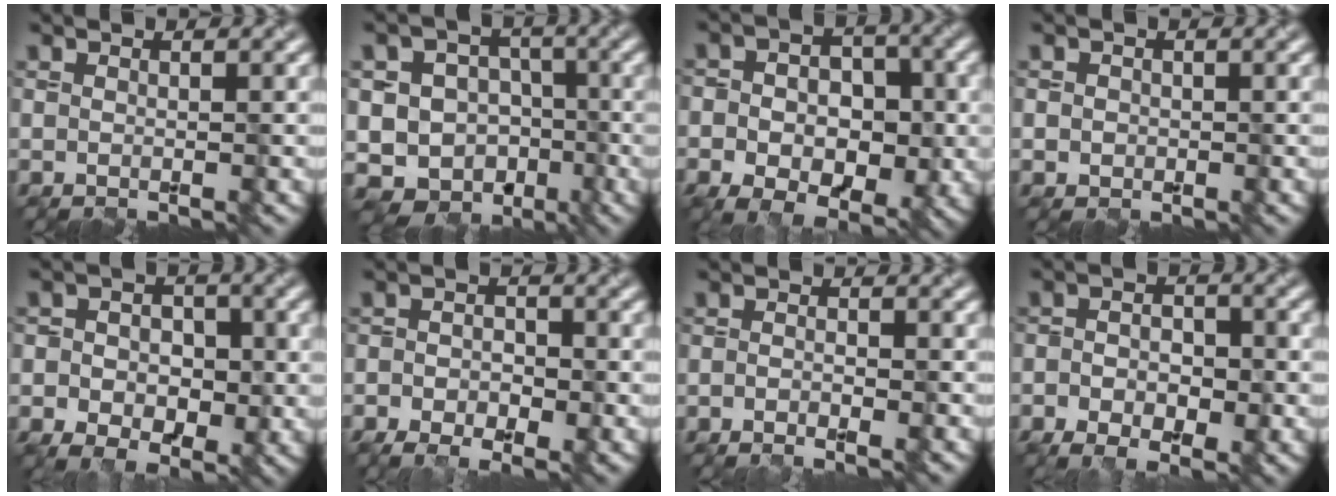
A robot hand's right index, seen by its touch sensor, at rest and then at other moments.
{"total": 10.8, "force": [-5.0, 8.9, 3.6], "torque": [-0.043, -0.005, -0.075]}
{"total": 8.0, "force": [-2.8, 5.2, 5.4], "torque": [-0.081, -0.006, -0.036]}
{"total": 0.8, "force": [-0.6, 0.4, -0.3], "torque": [0.002, 0.003, 0.002]}
{"total": 5.9, "force": [-2.1, 4.0, 3.8], "torque": [-0.051, -0.003, -0.024]}
{"total": 4.2, "force": [-2.6, 2.2, 2.4], "torque": [-0.041, -0.003, -0.037]}
{"total": 1.6, "force": [-1.5, -0.2, 0.6], "torque": [-0.015, 0.003, -0.019]}
{"total": 5.2, "force": [-2.5, 2.7, 3.7], "torque": [-0.065, -0.001, -0.036]}